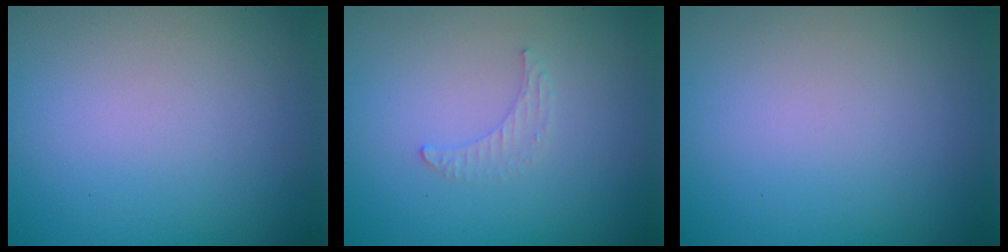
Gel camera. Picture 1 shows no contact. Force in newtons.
{"total": 1.1, "press": 1.1, "slide": 0.3}
{"total": 0.0}